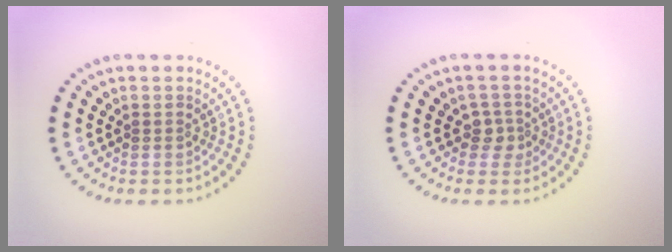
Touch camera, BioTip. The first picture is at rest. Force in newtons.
{"total": 1.7, "press": 1.3, "slide": 1.1}